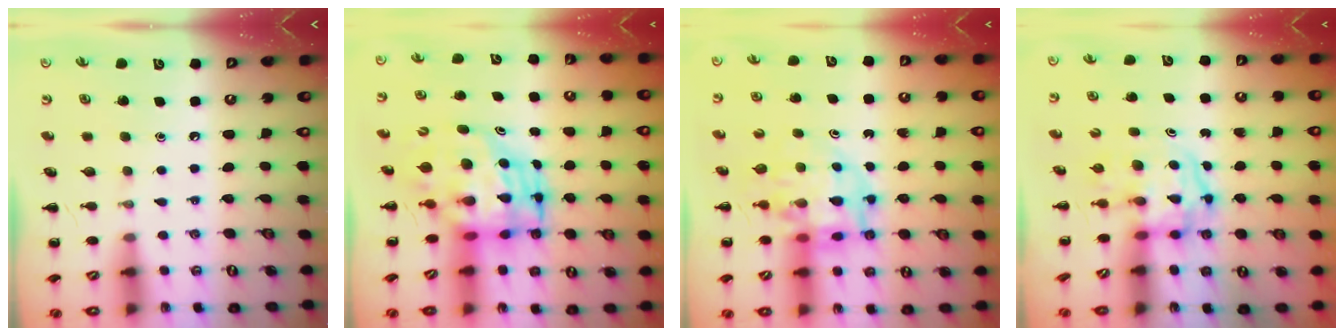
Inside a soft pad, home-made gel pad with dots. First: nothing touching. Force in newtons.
{"total": 6.9, "press": 6.6, "slide": 1.9}
{"total": 12.0, "press": 11.3, "slide": 3.9}
{"total": 3.8, "press": 3.8, "slide": 0.6}